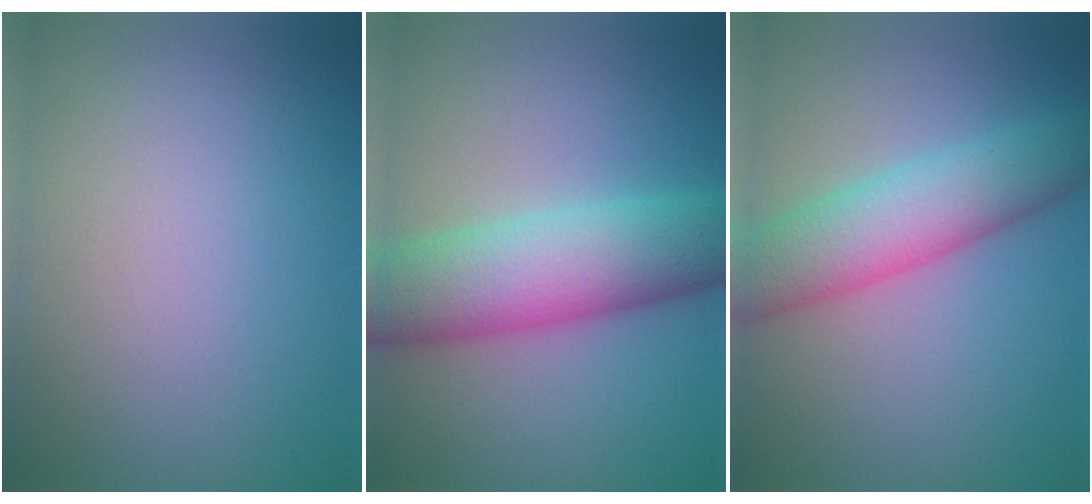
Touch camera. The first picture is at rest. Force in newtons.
{"total": 9.1, "press": 9.1, "slide": 0.2}
{"total": 6.8, "press": 6.8, "slide": 0.3}